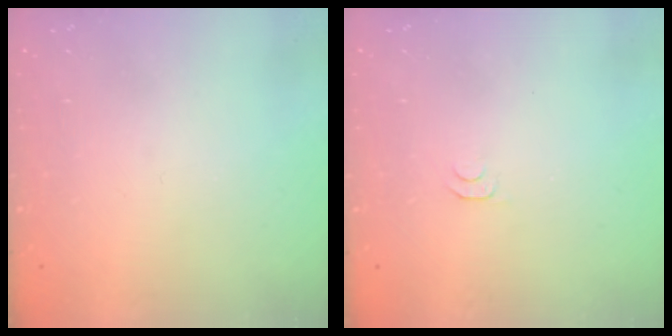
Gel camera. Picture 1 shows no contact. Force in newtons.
{"total": 3.5, "press": 3.4, "slide": 0.4}